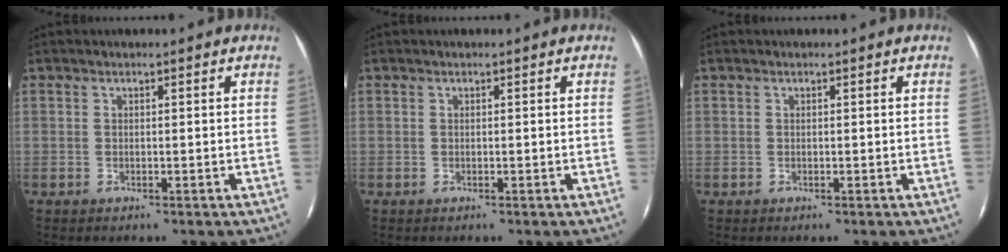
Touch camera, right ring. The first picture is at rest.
{"total": 0.0}
{"total": 0.0}